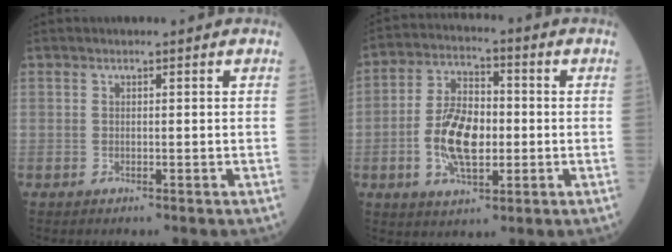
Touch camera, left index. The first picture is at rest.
{"total": 10.5, "force": [-1.8, 4.9, 9.1], "torque": [-0.187, 0.012, -0.026]}